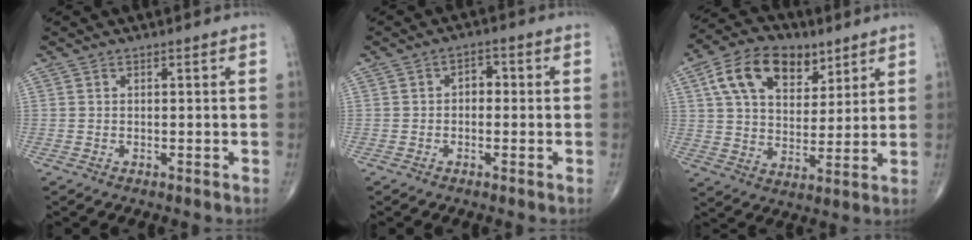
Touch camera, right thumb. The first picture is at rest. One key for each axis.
{"total": 2.7, "fx": -0.2, "fy": 1.9, "fz": 1.9, "tx": -0.011, "ty": 0.013, "tz": -0.012}
{"total": 15.5, "fx": 7.4, "fy": 9.7, "fz": 9.7, "tx": -0.141, "ty": -0.013, "tz": 0.131}